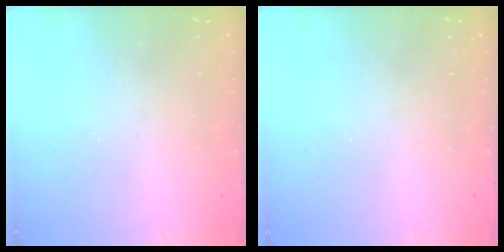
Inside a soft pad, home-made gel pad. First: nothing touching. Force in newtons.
{"total": 0.0}